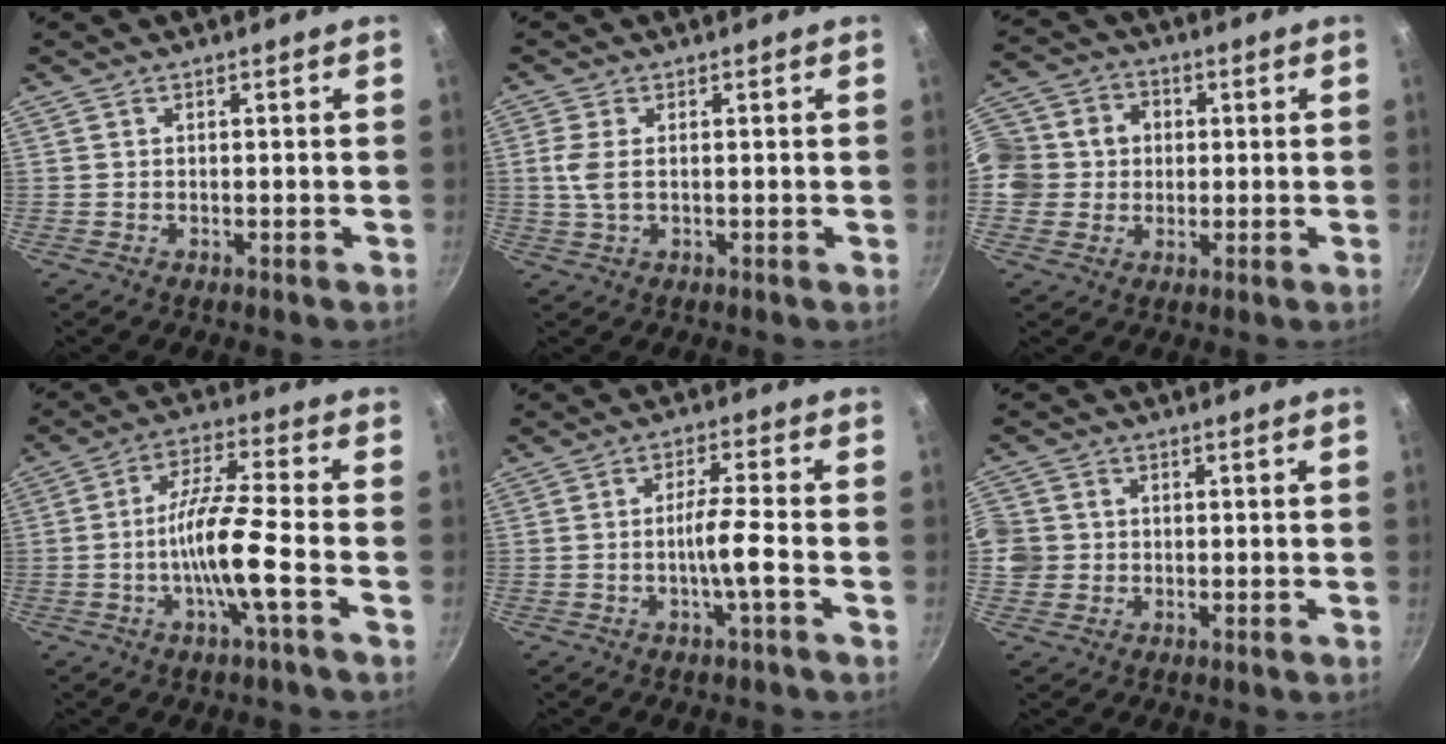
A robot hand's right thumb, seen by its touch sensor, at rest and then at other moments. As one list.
[{"total": 3.7, "force": [0.4, 1.7, 3.2], "torque": [-0.075, 0.002, 0.007]}, {"total": 13.6, "force": [0.8, 12.3, 5.5], "torque": [-0.105, 0.028, 0.004]}, {"total": 10.9, "force": [-3.2, 0.9, 10.3], "torque": [-0.192, 0.030, -0.070]}, {"total": 5.6, "force": [-1.8, -0.1, 5.3], "torque": [-0.102, 0.020, -0.034]}, {"total": 7.4, "force": [-0.3, 7.0, 2.5], "torque": [-0.052, 0.013, -0.014]}]